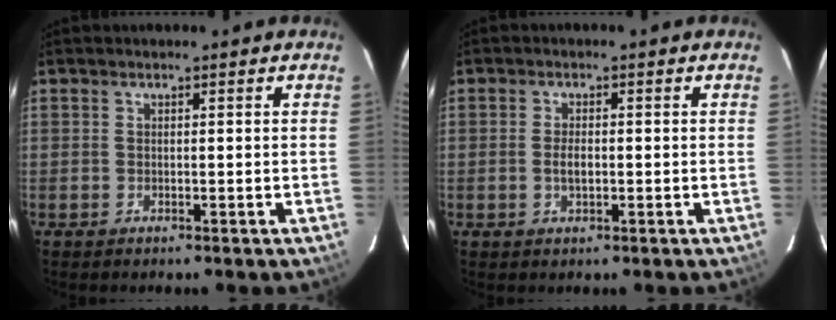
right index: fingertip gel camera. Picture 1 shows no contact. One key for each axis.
{"total": 2.8, "fx": -0.6, "fy": 1.1, "fz": 2.5, "tx": -0.049, "ty": -0.003, "tz": -0.009}